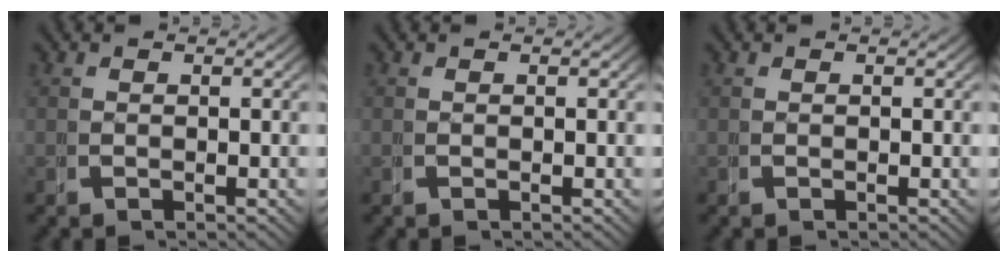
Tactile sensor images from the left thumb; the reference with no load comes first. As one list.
[{"total": 0.0}, {"total": 0.0}]